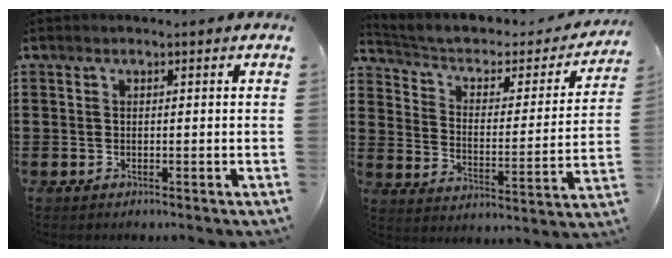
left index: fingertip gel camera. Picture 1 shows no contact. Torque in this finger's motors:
{"motor_torque": [1.02, -1.12, 0.26, 0.03]}